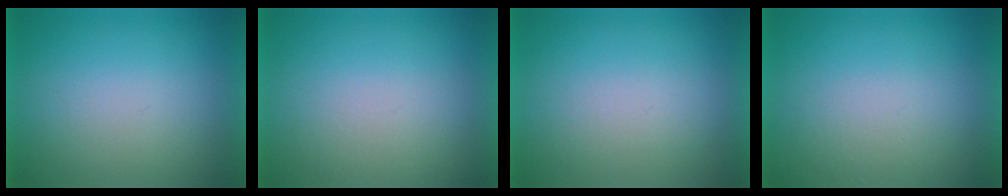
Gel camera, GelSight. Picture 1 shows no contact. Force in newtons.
{"total": 1.9}
{"total": 1.3}
{"total": 3.3}